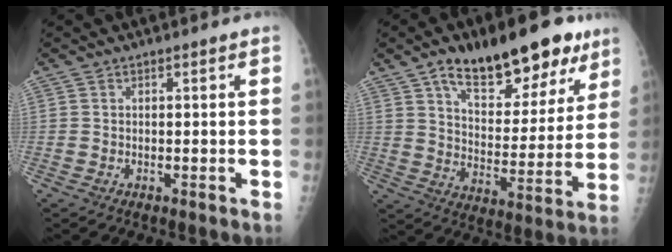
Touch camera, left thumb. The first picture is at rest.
{"total": 21.3, "force": [13.1, 9.9, 13.6], "torque": [-0.151, -0.042, 0.202]}